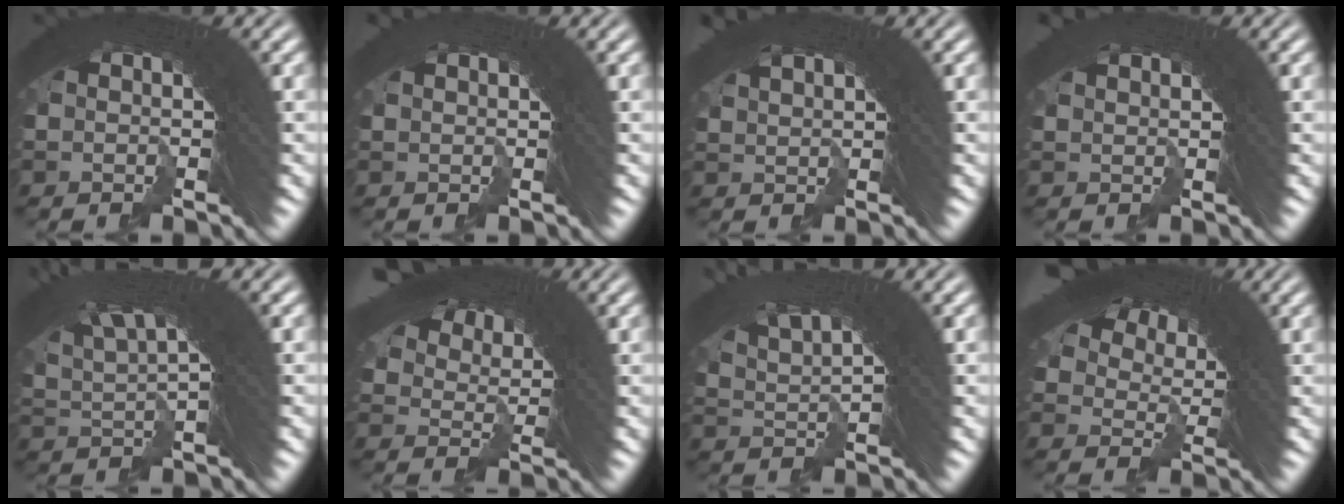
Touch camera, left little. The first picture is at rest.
{"total": 4.4, "force": [-0.8, -3.7, -2.2], "torque": [0.062, -0.005, -0.002]}
{"total": 1.5, "force": [1.2, -0.1, 0.8], "torque": [0.004, 0.006, 0.025]}
{"total": 0.7, "force": [-0.1, -0.5, -0.5], "torque": [0.018, -0.008, 0.005]}
{"total": 5.2, "force": [3.9, 0.6, 3.3], "torque": [-0.066, 0.022, 0.069]}
{"total": 4.3, "force": [3.2, 1.8, 2.1], "torque": [-0.038, -0.006, 0.062]}
{"total": 4.9, "force": [4.0, 0.3, 2.8], "torque": [-0.050, 0.018, 0.072]}
{"total": 5.2, "force": [2.2, 3.7, 2.9], "torque": [-0.048, -0.011, 0.044]}